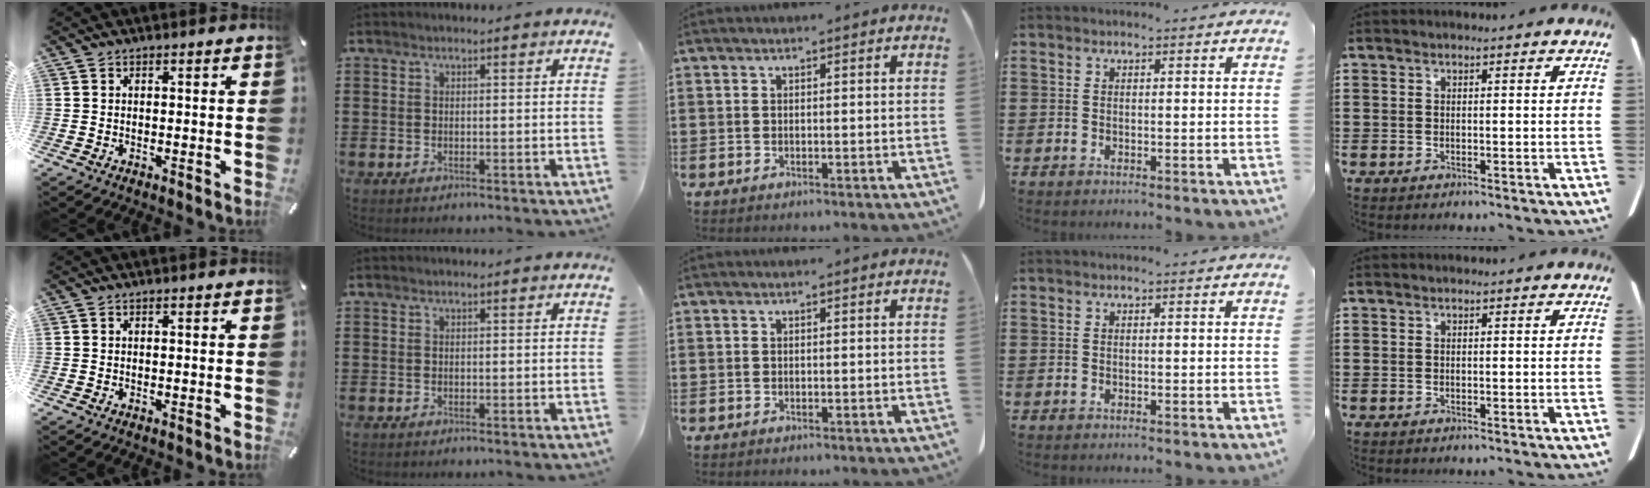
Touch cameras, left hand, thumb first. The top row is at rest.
{}